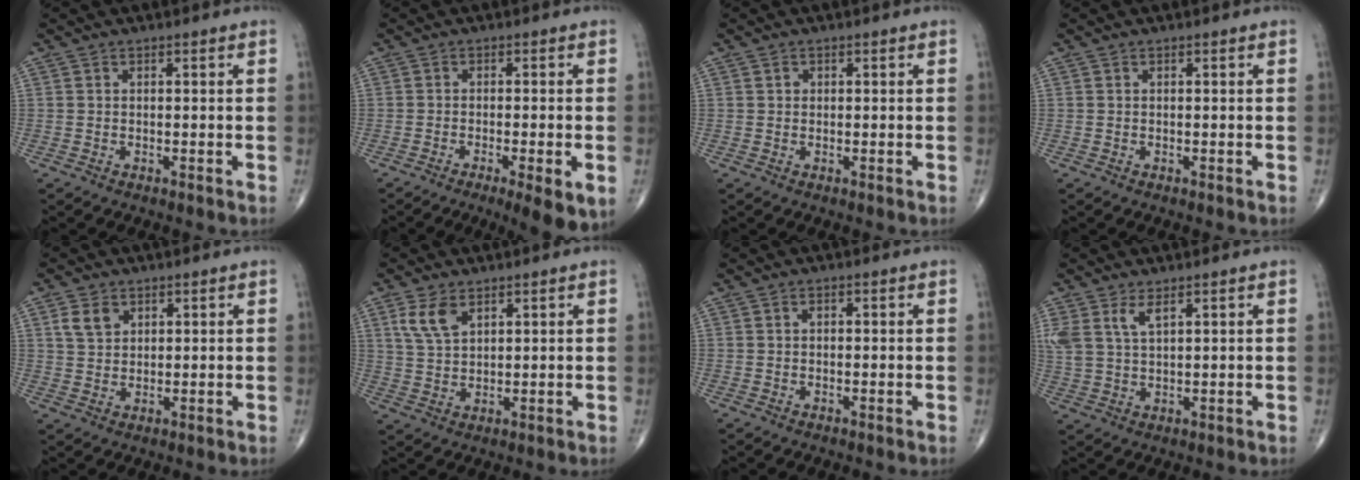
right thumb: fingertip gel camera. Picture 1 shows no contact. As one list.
[{"total": 7.6, "force": [-3.2, 1.5, 6.7], "torque": [-0.097, -0.011, -0.047]}, {"total": 0.8, "force": [0.2, 0.7, 0.2], "torque": [0.000, 0.001, 0.003]}, {"total": 0.0}, {"total": 4.4, "force": [2.0, 3.2, 2.3], "torque": [-0.032, -0.005, 0.043]}, {"total": 5.8, "force": [3.0, 3.2, 3.8], "torque": [-0.071, -0.008, 0.066]}, {"total": 0.7, "force": [0.1, 0.5, 0.5], "torque": [-0.006, 0.002, 0.000]}, {"total": 5.9, "force": [3.1, 2.6, 4.3], "torque": [-0.099, -0.005, 0.071]}]